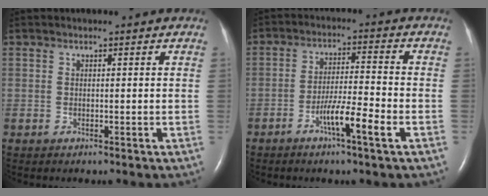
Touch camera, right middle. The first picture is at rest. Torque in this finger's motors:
{"motor_torque": [0.58, -0.57, 0.09, 0.10]}